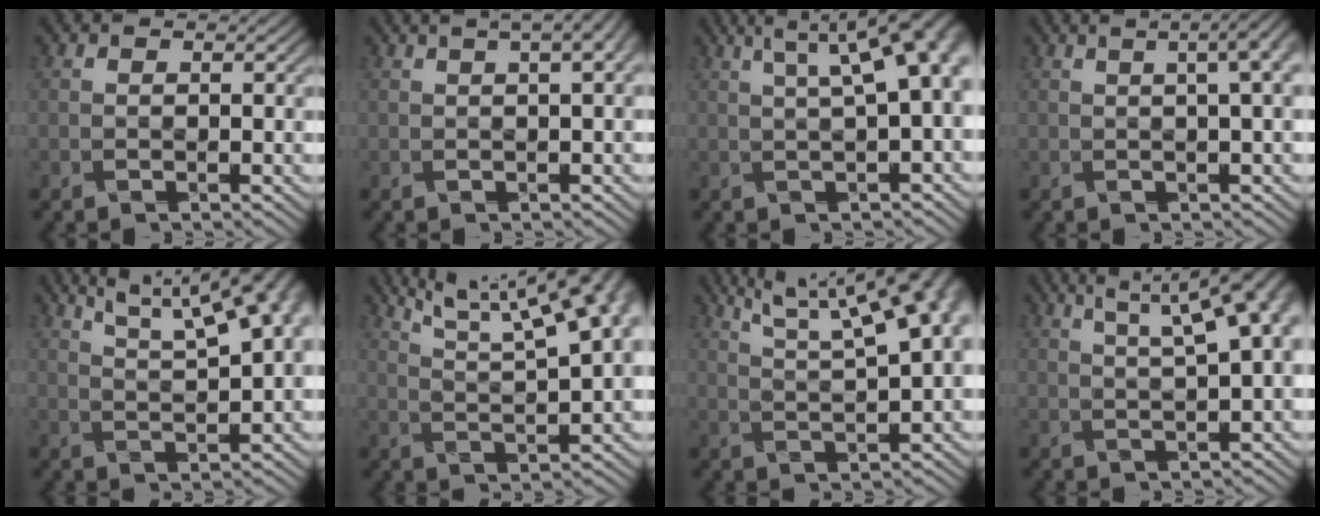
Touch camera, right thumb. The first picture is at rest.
{"total": 7.3, "force": [3.1, 3.1, 5.8], "torque": [-0.055, 0.041, 0.020]}
{"total": 11.0, "force": [3.3, 3.8, 9.8], "torque": [-0.111, 0.045, 0.031]}
{"total": 6.2, "force": [1.9, 2.2, 5.4], "torque": [-0.050, 0.030, 0.012]}
{"total": 12.7, "force": [6.5, 4.2, 10.0], "torque": [-0.147, 0.038, 0.088]}
{"total": 17.0, "force": [9.5, 5.1, 13.2], "torque": [-0.193, 0.047, 0.132]}
{"total": 17.6, "force": [8.4, 6.0, 14.3], "torque": [-0.188, 0.065, 0.118]}
{"total": 11.5, "force": [4.4, 3.7, 9.9], "torque": [-0.120, 0.047, 0.043]}